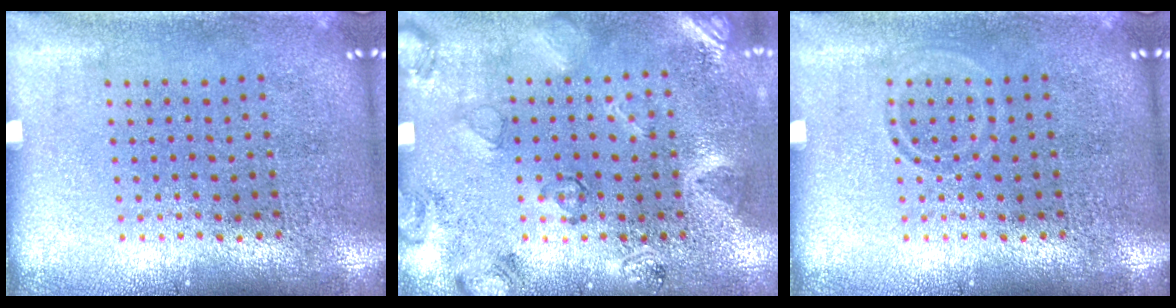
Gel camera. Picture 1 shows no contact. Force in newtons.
{"total": 2.6, "press": 1.7, "slide": 1.9}
{"total": 0.8, "press": 0.8, "slide": 0.3}